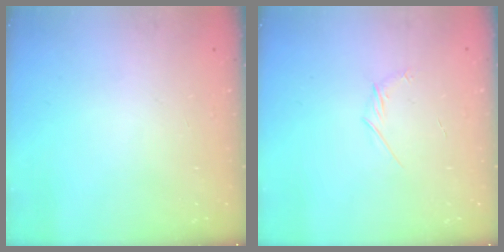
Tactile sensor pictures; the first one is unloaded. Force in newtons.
{"total": 3.5, "press": 3.4, "slide": 1.0}